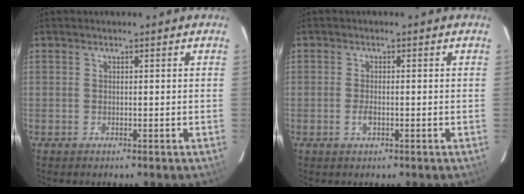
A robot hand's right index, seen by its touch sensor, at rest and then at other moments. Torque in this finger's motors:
{"motor_torque": [0.15, 0.11, -0.01, 0.01]}